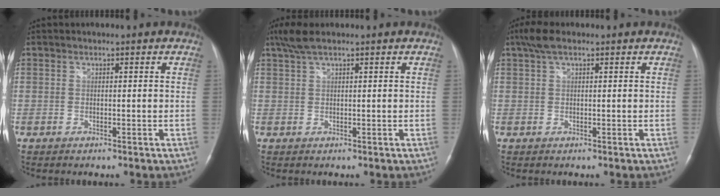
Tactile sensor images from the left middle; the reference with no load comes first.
{"total": 3.4, "force": [2.5, 0.3, 2.3], "torque": [-0.058, 0.016, 0.055]}
{"total": 3.4, "force": [2.3, 1.0, 2.3], "torque": [-0.056, 0.021, 0.046]}